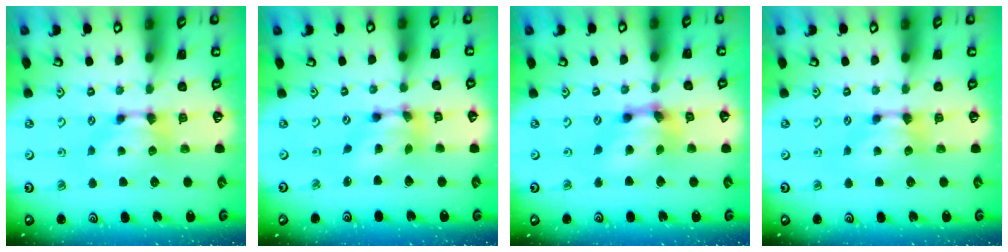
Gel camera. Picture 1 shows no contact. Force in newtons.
{"total": 5.9, "press": 5.6, "slide": 2.0}
{"total": 5.7, "press": 5.3, "slide": 2.2}
{"total": 0.0}